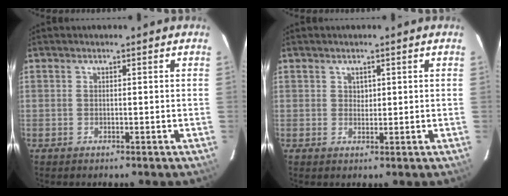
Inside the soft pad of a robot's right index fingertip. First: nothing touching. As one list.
[{"total": 1.3, "force": [0.6, 1.1, 0.3], "torque": [-0.001, 0.005, 0.010]}]